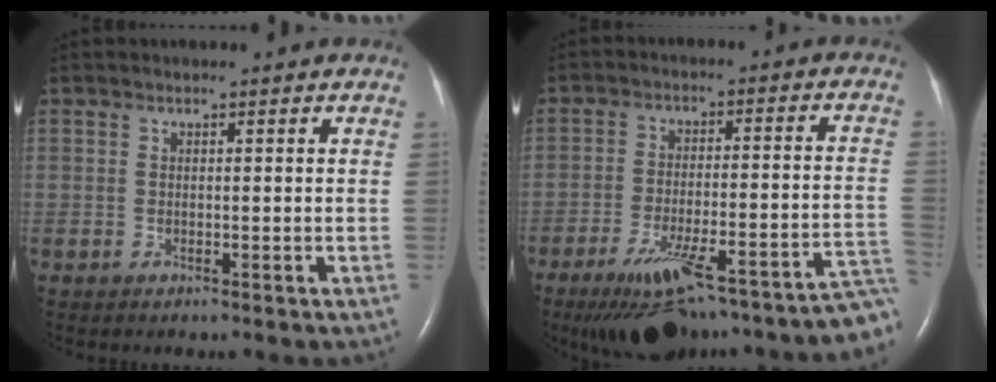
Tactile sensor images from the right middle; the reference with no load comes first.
{"total": 20.5, "force": [-16.2, 3.2, 12.2], "torque": [-0.094, 0.023, -0.228]}